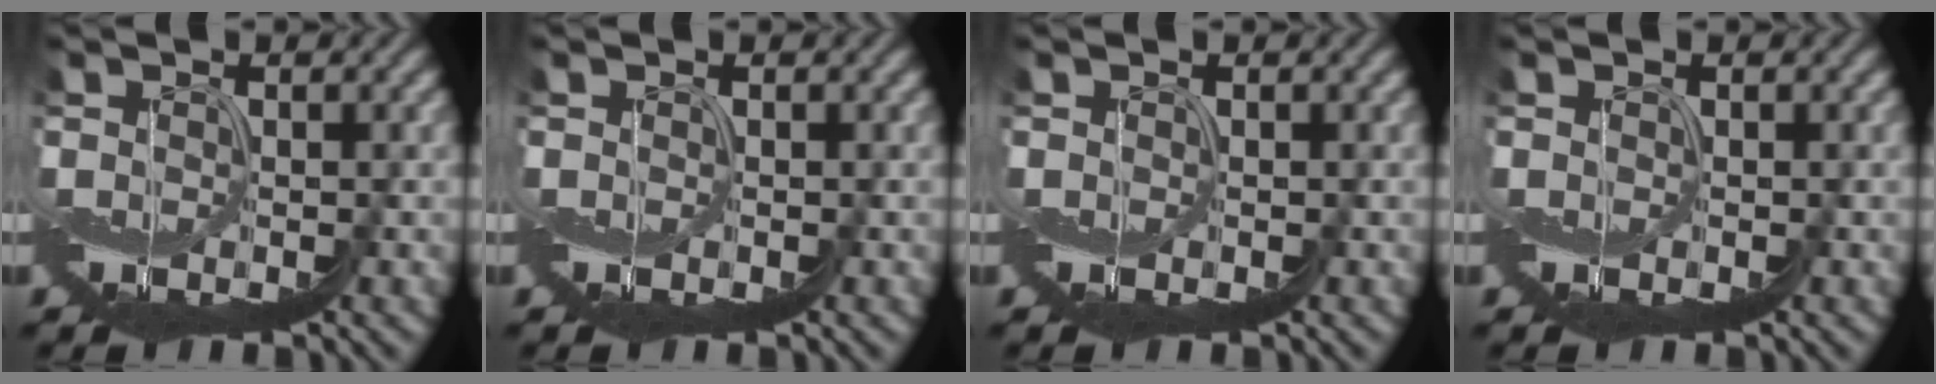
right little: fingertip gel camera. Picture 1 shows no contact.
{"total": 0.0}
{"total": 0.0}
{"total": 0.0}